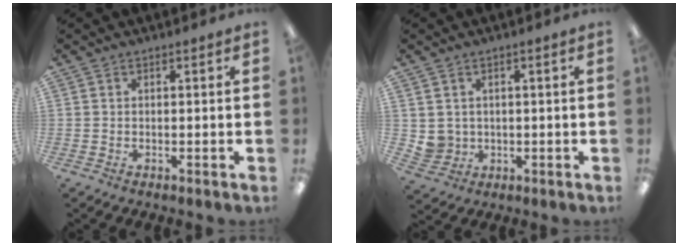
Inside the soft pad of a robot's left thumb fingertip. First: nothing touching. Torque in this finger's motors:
{"motor_torque": [-0.05, 0.05, -0.01, 0.01, 0.00]}